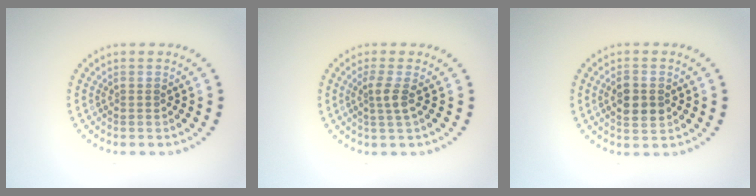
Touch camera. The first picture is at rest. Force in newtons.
{"total": 1.8, "press": 1.3, "slide": 1.2}
{"total": 3.0, "press": 3.0, "slide": 0.2}